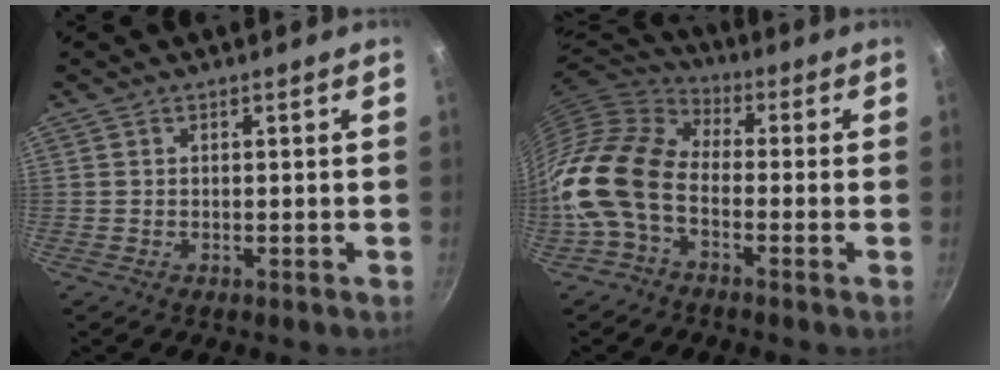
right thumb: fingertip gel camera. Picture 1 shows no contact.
{"total": 15.1, "force": [-4.2, 9.3, 11.1], "torque": [-0.208, 0.044, -0.110]}